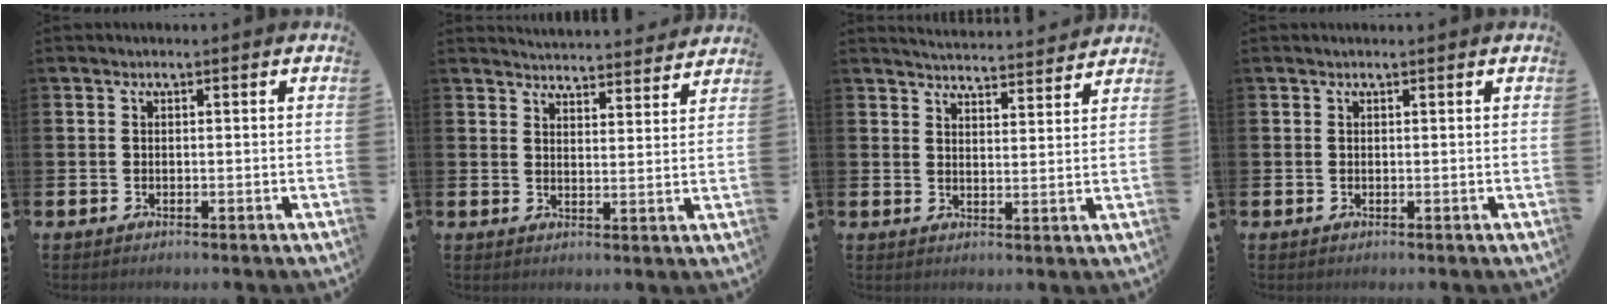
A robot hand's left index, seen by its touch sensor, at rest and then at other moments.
{"total": 4.7, "force": [4.7, 0.4, -0.1], "torque": [-0.001, -0.039, 0.083]}
{"total": 4.7, "force": [4.7, 0.2, 0.1], "torque": [-0.012, -0.035, 0.083]}
{"total": 0.0}